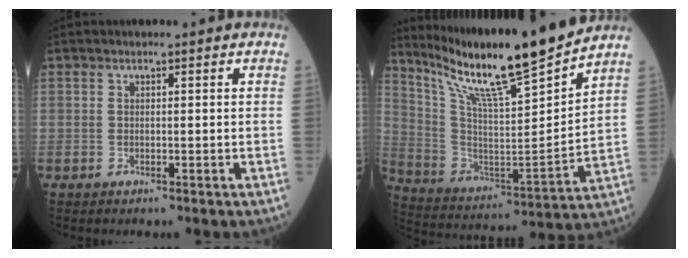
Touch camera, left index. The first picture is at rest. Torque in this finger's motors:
{"motor_torque": [1.07, -1.07, 0.44, 0.11]}